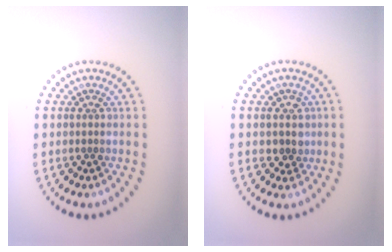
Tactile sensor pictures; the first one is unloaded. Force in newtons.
{"total": 2.0, "press": 1.7, "slide": 0.9}